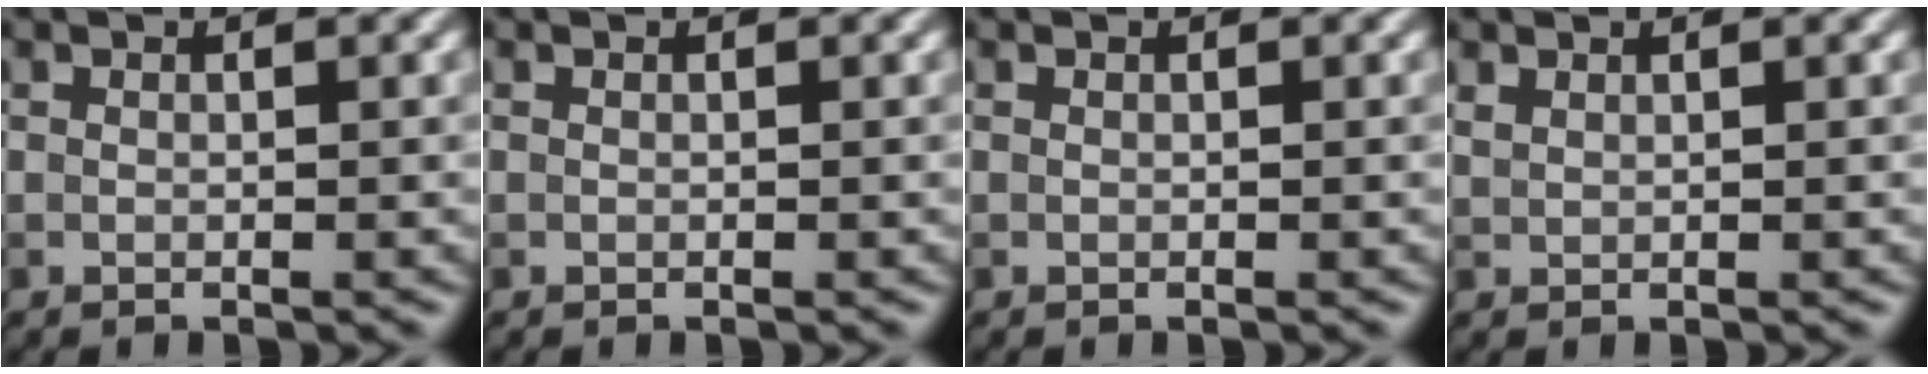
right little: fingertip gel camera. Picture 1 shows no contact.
{"total": 0.0}
{"total": 0.0}
{"total": 0.7, "force": [0.7, 0.2, 0.2], "torque": [-0.009, 0.000, 0.018]}